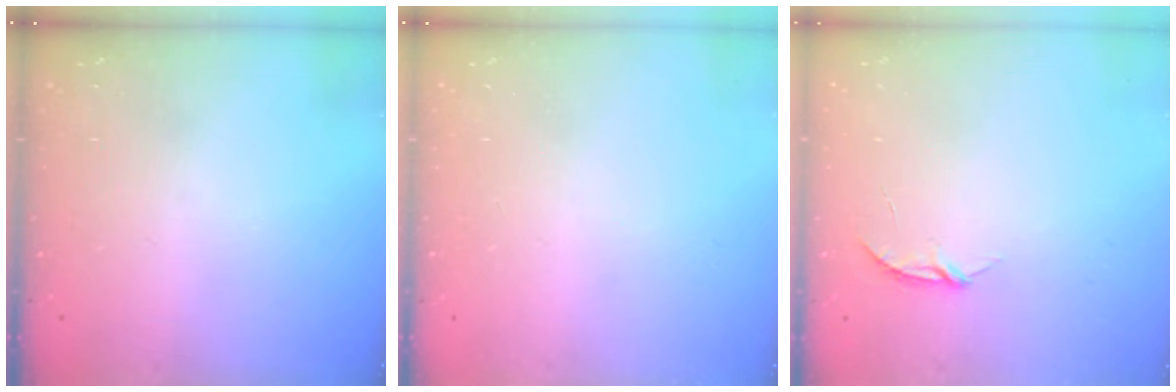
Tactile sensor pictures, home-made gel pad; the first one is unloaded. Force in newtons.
{"total": 0.0}
{"total": 3.4, "press": 3.4, "slide": 0.1}